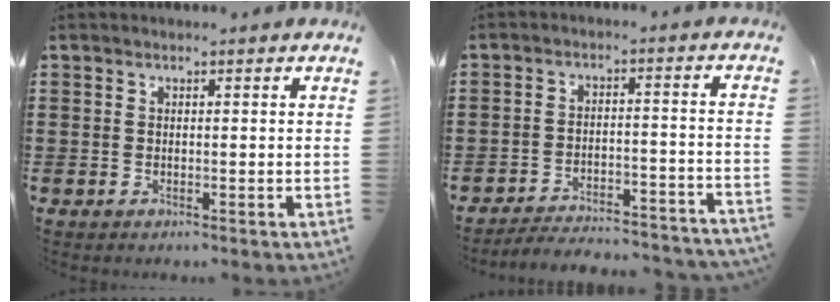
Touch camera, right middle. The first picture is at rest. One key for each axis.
{"total": 4.2, "fx": -4.1, "fy": 0.1, "fz": 0.8, "tx": -0.018, "ty": 0.002, "tz": -0.086}